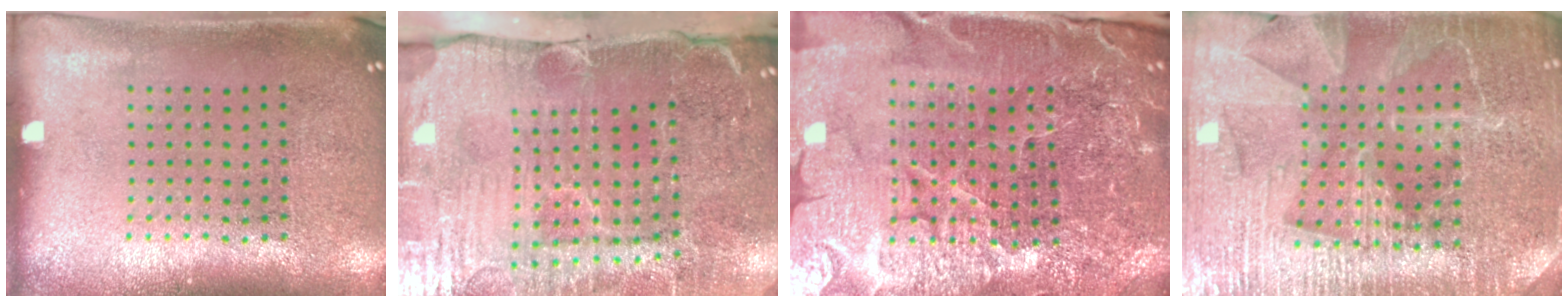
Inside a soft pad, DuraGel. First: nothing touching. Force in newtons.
{"total": 5.4, "press": 4.5, "slide": 3.0}
{"total": 5.1, "press": 4.9, "slide": 1.6}
{"total": 4.0, "press": 3.7, "slide": 1.3}